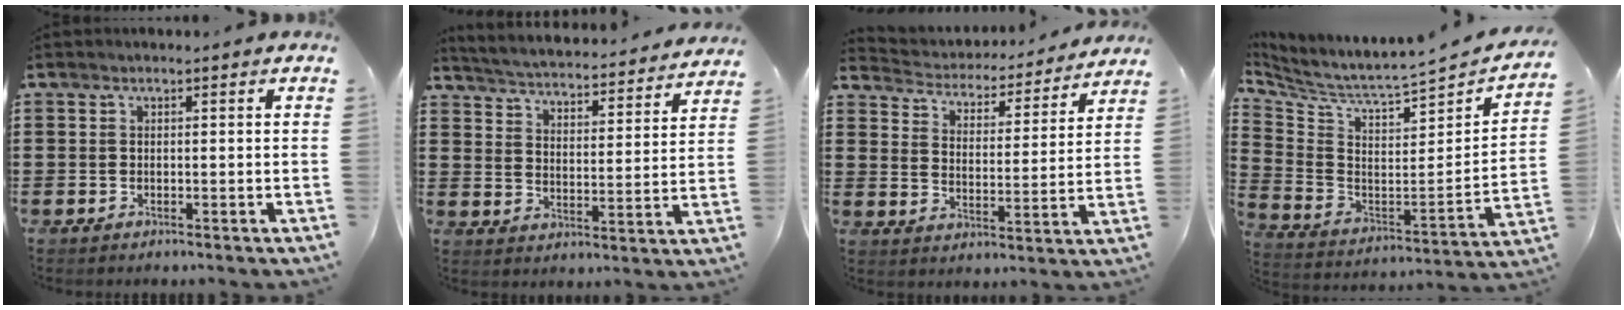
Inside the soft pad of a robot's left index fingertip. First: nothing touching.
{"total": 3.3, "force": [3.3, -0.4, 0.2], "torque": [-0.025, -0.034, 0.047]}
{"total": 3.7, "force": [3.7, 0.3, 0.0], "torque": [-0.024, -0.031, 0.056]}
{"total": 3.9, "force": [3.5, -0.3, 1.6], "torque": [-0.056, -0.055, 0.049]}